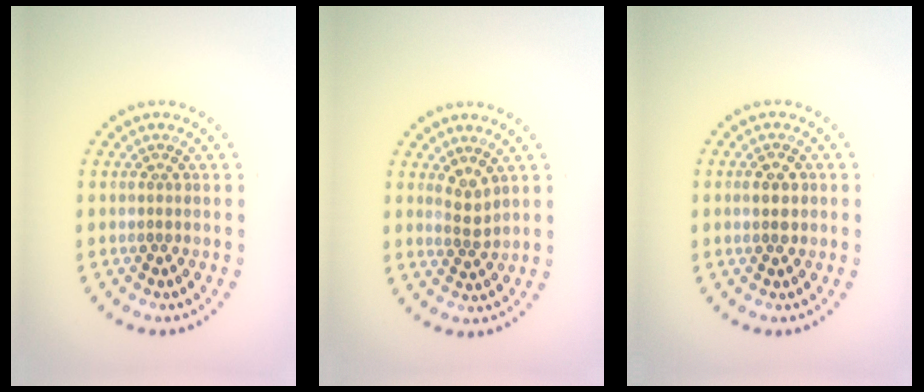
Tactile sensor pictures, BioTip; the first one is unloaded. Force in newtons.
{"total": 1.7, "press": 1.3, "slide": 1.1}
{"total": 2.2, "press": 2.1, "slide": 0.2}